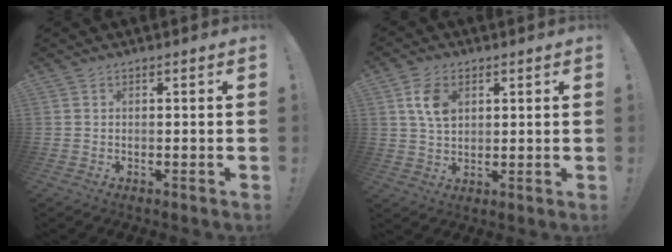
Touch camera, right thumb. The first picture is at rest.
{"total": 8.2, "force": [2.8, 5.5, 5.3], "torque": [-0.099, 0.004, 0.054]}